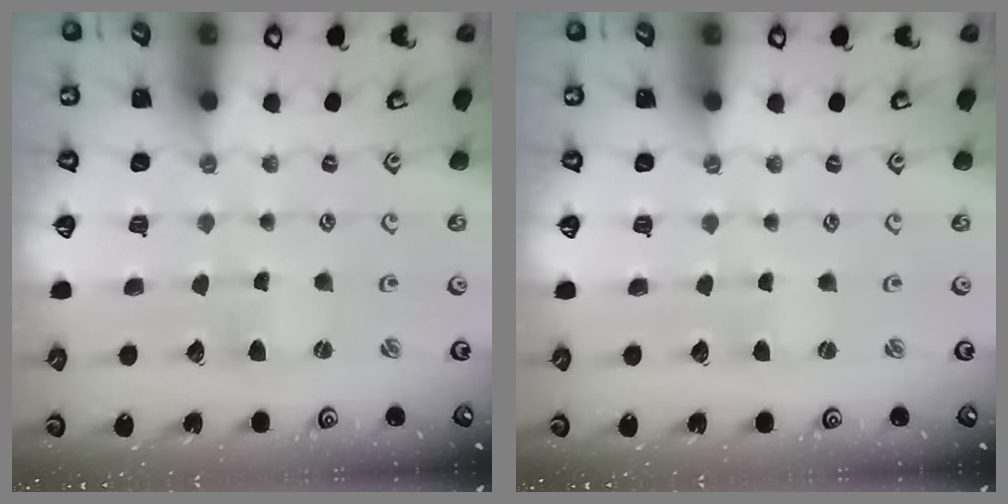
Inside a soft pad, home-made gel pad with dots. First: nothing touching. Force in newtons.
{"total": 0.7, "press": 0.7, "slide": 0.2}